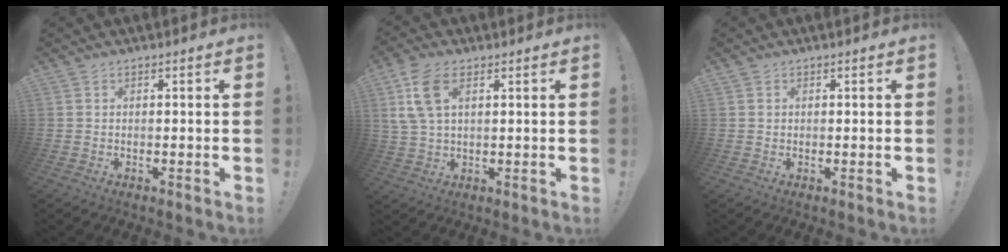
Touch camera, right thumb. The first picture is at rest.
{"total": 9.6, "force": [4.0, 5.2, 7.1], "torque": [-0.137, -0.002, 0.076]}
{"total": 0.6, "force": [0.1, 0.6, 0.0], "torque": [0.007, -0.001, 0.002]}